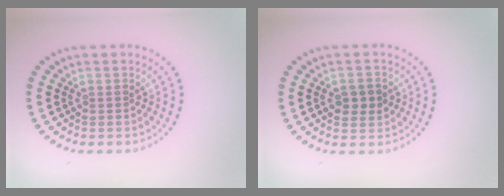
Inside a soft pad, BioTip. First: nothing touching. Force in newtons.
{"total": 2.2, "press": 2.2, "slide": 0.2}